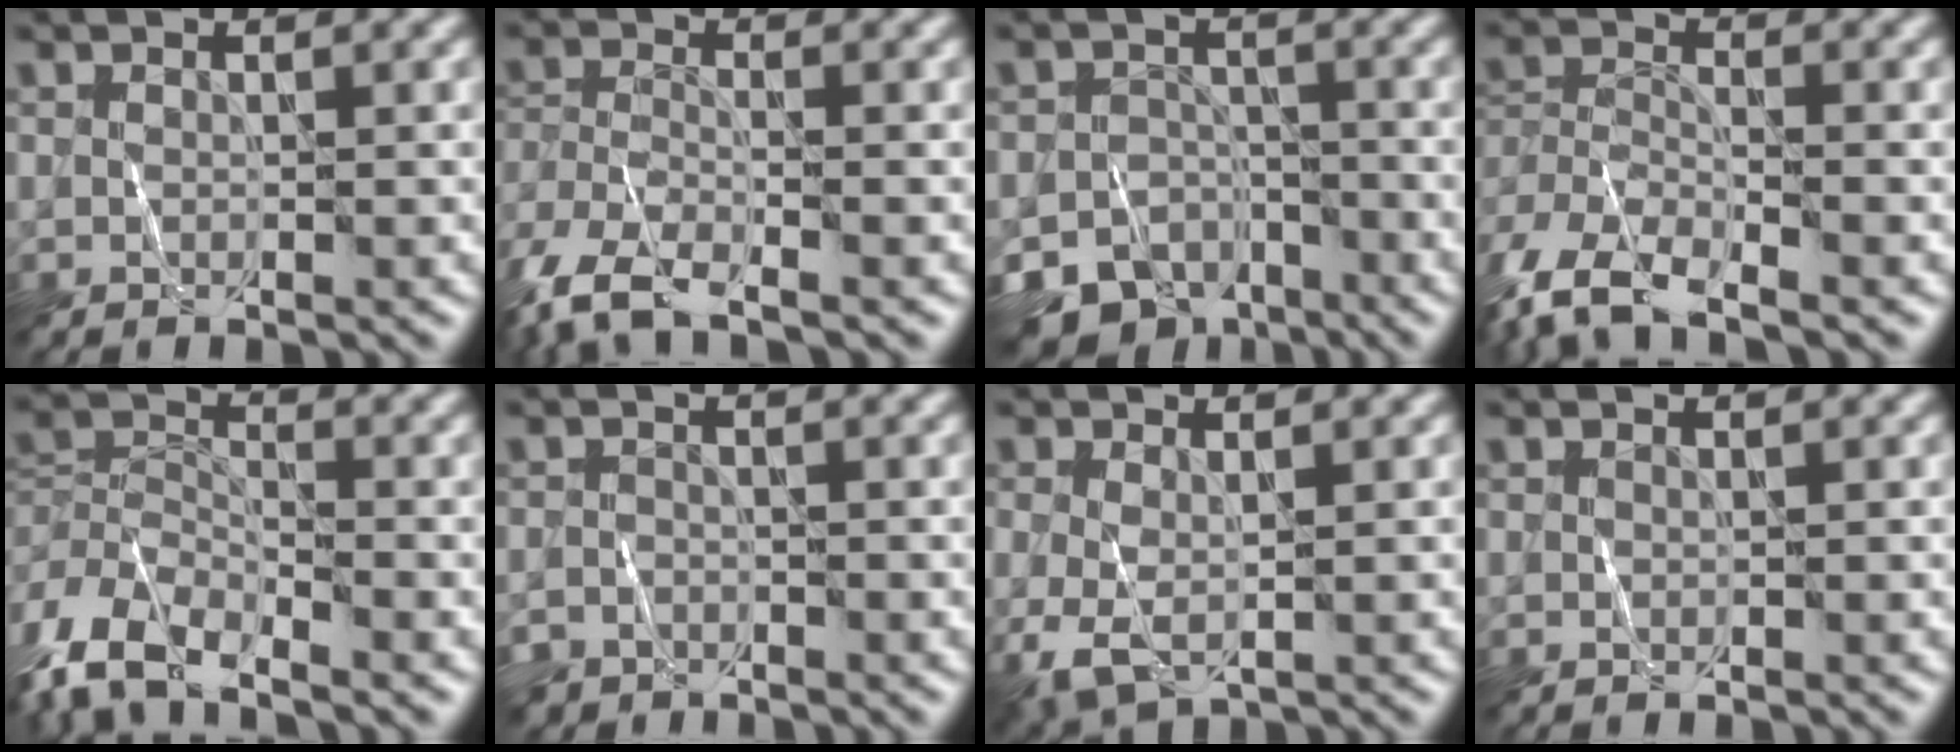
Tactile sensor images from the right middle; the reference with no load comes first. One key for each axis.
{"total": 7.5, "fx": -5.0, "fy": 3.0, "fz": 4.7, "tx": -0.110, "ty": -0.021, "tz": -0.103}
{"total": 8.5, "fx": -6.5, "fy": 4.9, "fz": 2.4, "tx": -0.030, "ty": -0.019, "tz": -0.098}
{"total": 9.2, "fx": -6.4, "fy": 4.0, "fz": 5.4, "tx": -0.115, "ty": -0.021, "tz": -0.122}
{"total": 7.7, "fx": -5.0, "fy": 3.7, "fz": 4.5, "tx": -0.096, "ty": -0.006, "tz": -0.108}
{"total": 2.6, "fx": -2.2, "fy": 1.4, "fz": 0.1, "tx": 0.006, "ty": 0.002, "tz": -0.038}
{"total": 4.5, "fx": -0.8, "fy": 2.7, "fz": 3.5, "tx": -0.092, "ty": -0.012, "tz": -0.010}
{"total": 0.0}